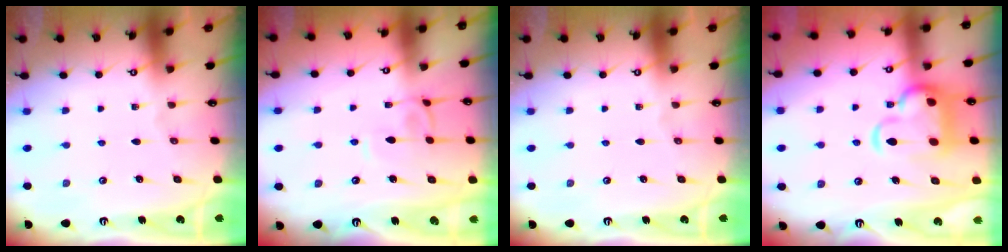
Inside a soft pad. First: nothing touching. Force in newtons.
{"total": 3.5, "press": 3.5, "slide": 0.1}
{"total": 0.0}
{"total": 7.9, "press": 7.8, "slide": 1.6}